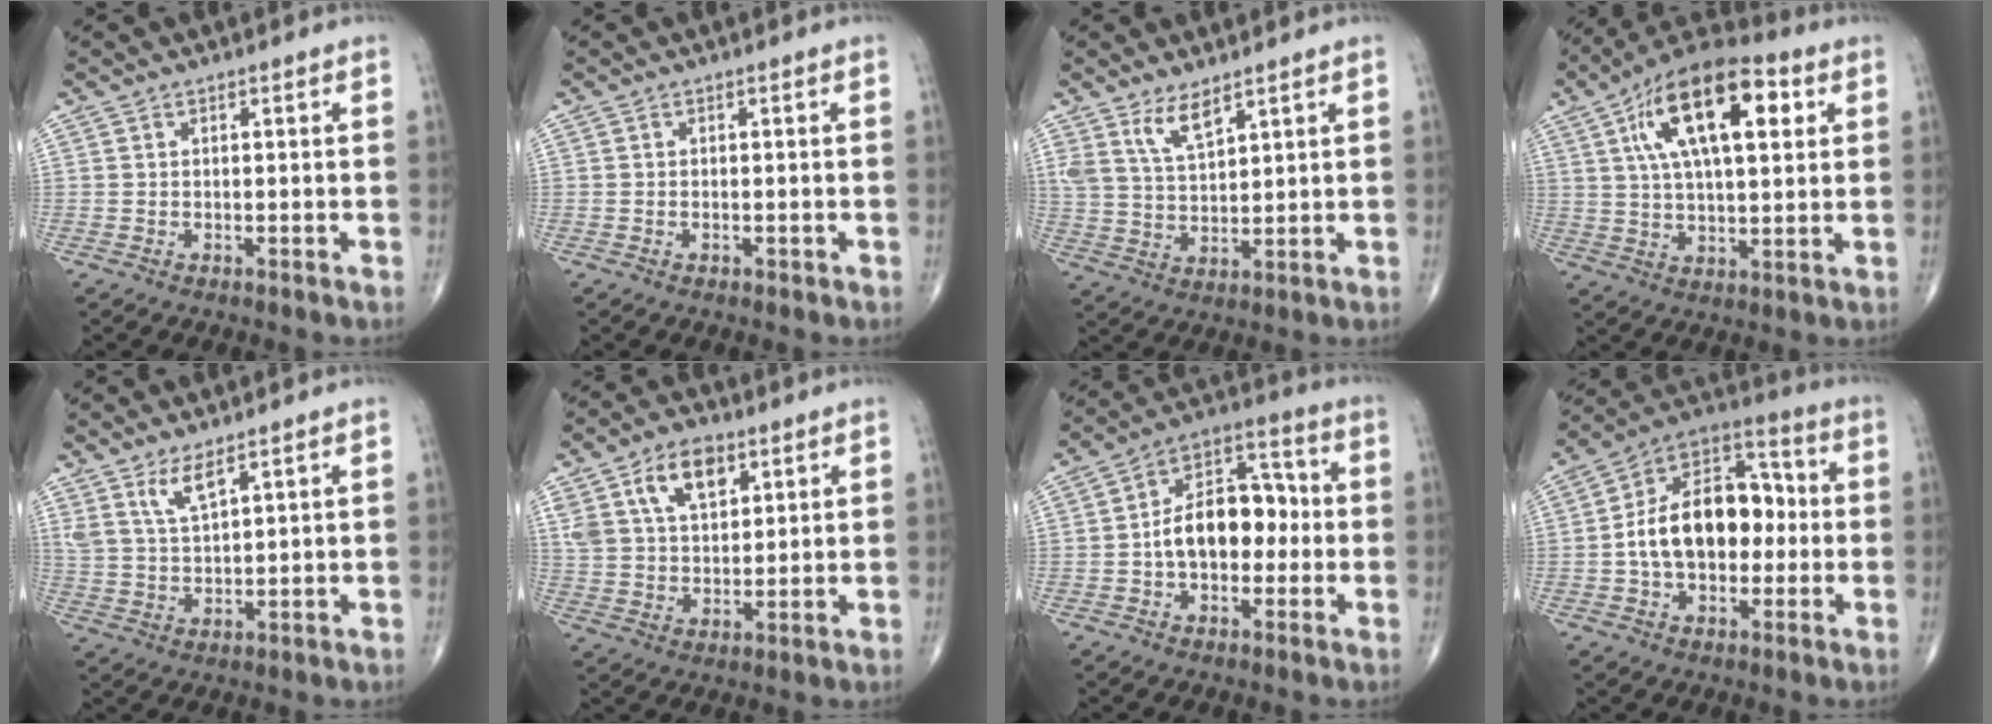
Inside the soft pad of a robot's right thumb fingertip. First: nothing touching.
{"total": 0.6, "force": [-0.2, 0.4, 0.4], "torque": [-0.008, 0.002, -0.002]}
{"total": 5.9, "force": [4.1, 2.0, 3.7], "torque": [-0.066, -0.030, 0.085]}
{"total": 19.7, "force": [6.6, 8.7, 16.4], "torque": [-0.260, 0.006, 0.103]}
{"total": 5.1, "force": [3.4, 1.2, 3.5], "torque": [-0.072, -0.026, 0.074]}
{"total": 11.0, "force": [5.3, 6.4, 7.2], "torque": [-0.113, -0.014, 0.103]}
{"total": 13.5, "force": [-1.2, 8.6, 10.3], "torque": [-0.140, 0.046, -0.028]}
{"total": 18.1, "force": [-0.8, 11.6, 13.8], "torque": [-0.199, 0.042, -0.020]}